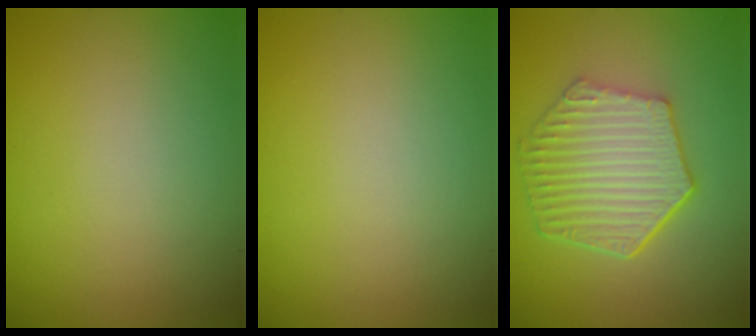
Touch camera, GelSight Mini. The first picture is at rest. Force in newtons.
{"total": 0.0}
{"total": 6.4, "press": 4.8, "slide": 4.3}